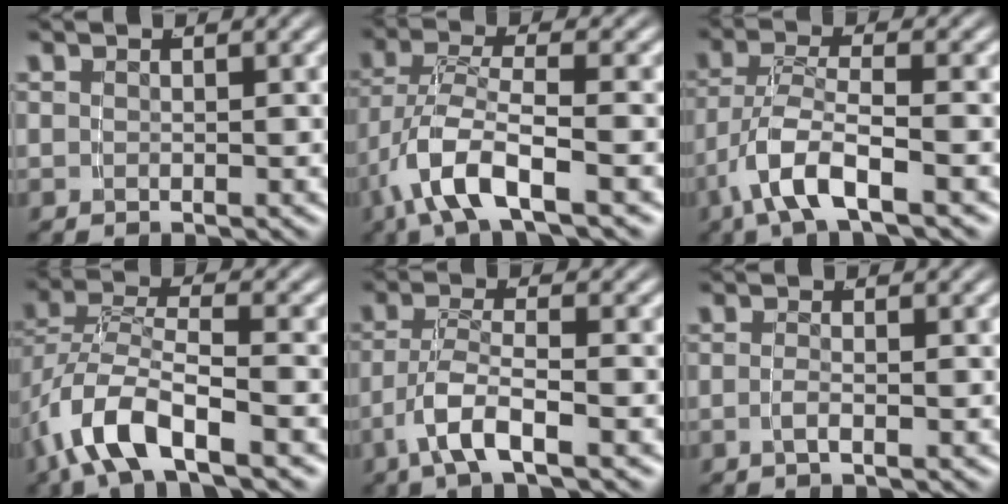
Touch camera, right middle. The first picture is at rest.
{"total": 4.8, "force": [-0.9, 2.0, 4.2], "torque": [-0.101, -0.021, 0.001]}
{"total": 4.3, "force": [-1.2, 1.8, 3.7], "torque": [-0.089, -0.021, -0.007]}
{"total": 5.6, "force": [-1.4, 2.9, 4.5], "torque": [-0.108, -0.021, -0.009]}
{"total": 3.6, "force": [-1.2, 1.3, 3.2], "torque": [-0.073, -0.012, -0.011]}
{"total": 1.0, "force": [-0.6, -0.2, 0.7], "torque": [-0.020, -0.007, -0.008]}